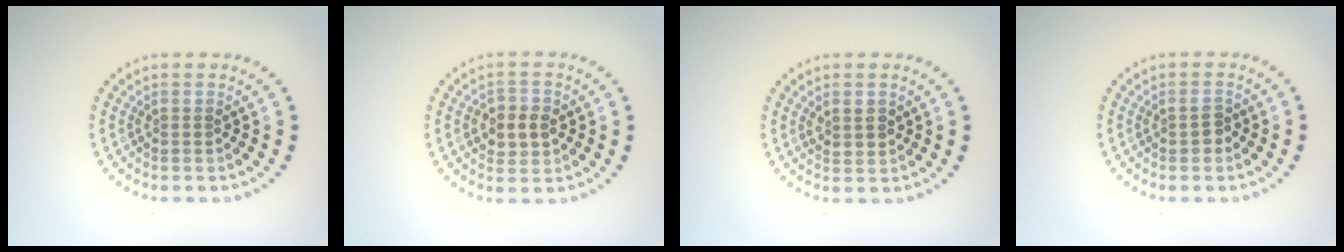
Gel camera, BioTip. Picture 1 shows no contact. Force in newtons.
{"total": 2.9, "press": 2.8, "slide": 0.3}
{"total": 1.6, "press": 1.5, "slide": 0.6}
{"total": 1.4, "press": 1.4, "slide": 0.1}